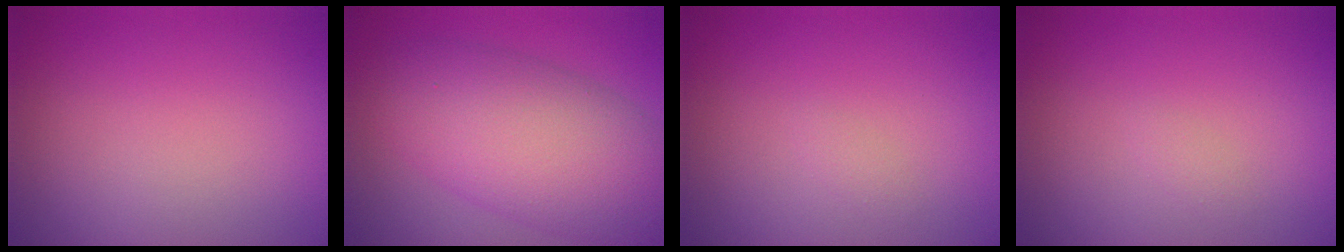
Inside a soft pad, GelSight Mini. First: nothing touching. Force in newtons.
{"total": 9.2, "press": 9.2, "slide": 0.4}
{"total": 0.6, "press": 0.6, "slide": 0.0}
{"total": 0.6, "press": 0.6, "slide": 0.0}